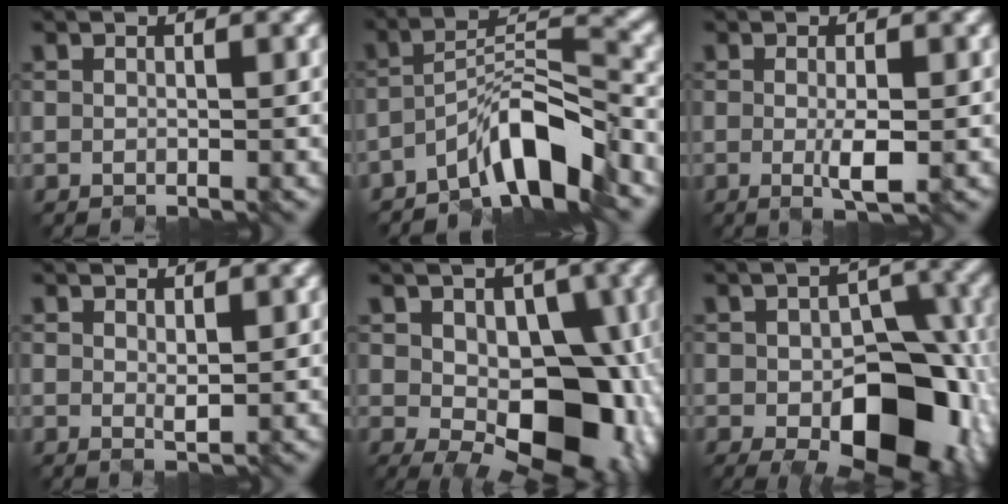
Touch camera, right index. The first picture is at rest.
{"total": 6.5, "force": [-4.7, 1.4, 4.2], "torque": [-0.074, 0.009, -0.087]}
{"total": 2.1, "force": [-0.6, 0.2, 2.0], "torque": [-0.041, -0.005, -0.002]}
{"total": 0.6, "force": [0.4, 0.0, 0.4], "torque": [-0.016, -0.005, 0.014]}
{"total": 11.4, "force": [-1.6, 6.8, 9.0], "torque": [-0.095, -0.001, -0.018]}
{"total": 11.7, "force": [-3.5, 6.7, 9.0], "torque": [-0.125, -0.018, -0.041]}